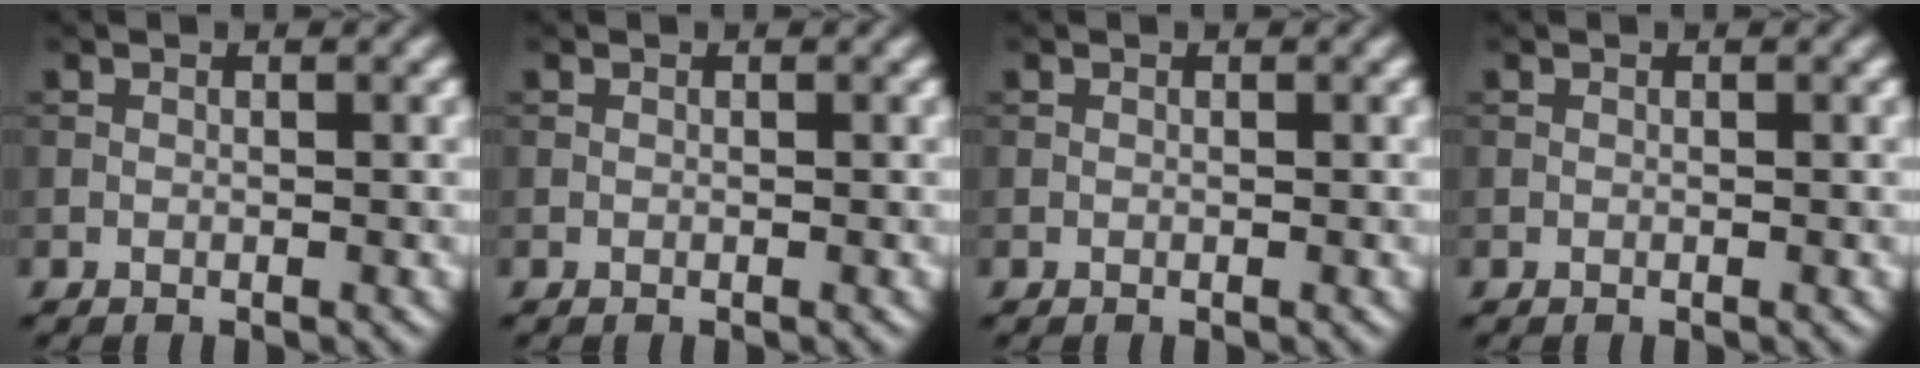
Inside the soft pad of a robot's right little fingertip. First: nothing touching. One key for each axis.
{"total": 0.0}
{"total": 0.0}
{"total": 0.0}